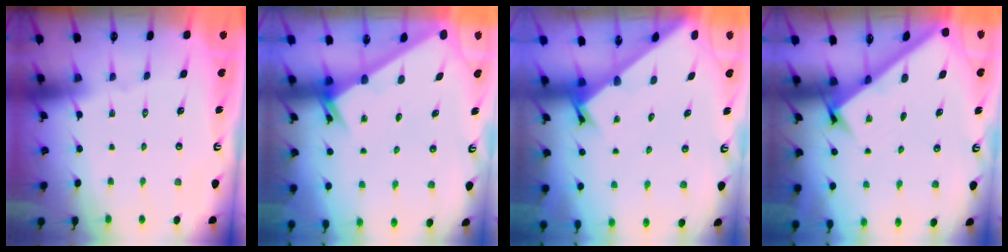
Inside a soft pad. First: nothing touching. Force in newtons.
{"total": 2.5, "press": 2.5, "slide": 0.1}
{"total": 2.3, "press": 2.3, "slide": 0.2}
{"total": 2.9, "press": 2.9, "slide": 0.4}